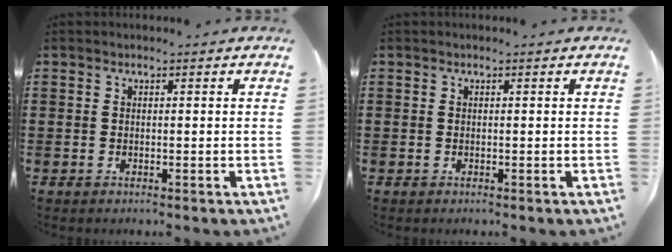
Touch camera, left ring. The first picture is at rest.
{"total": 0.0}